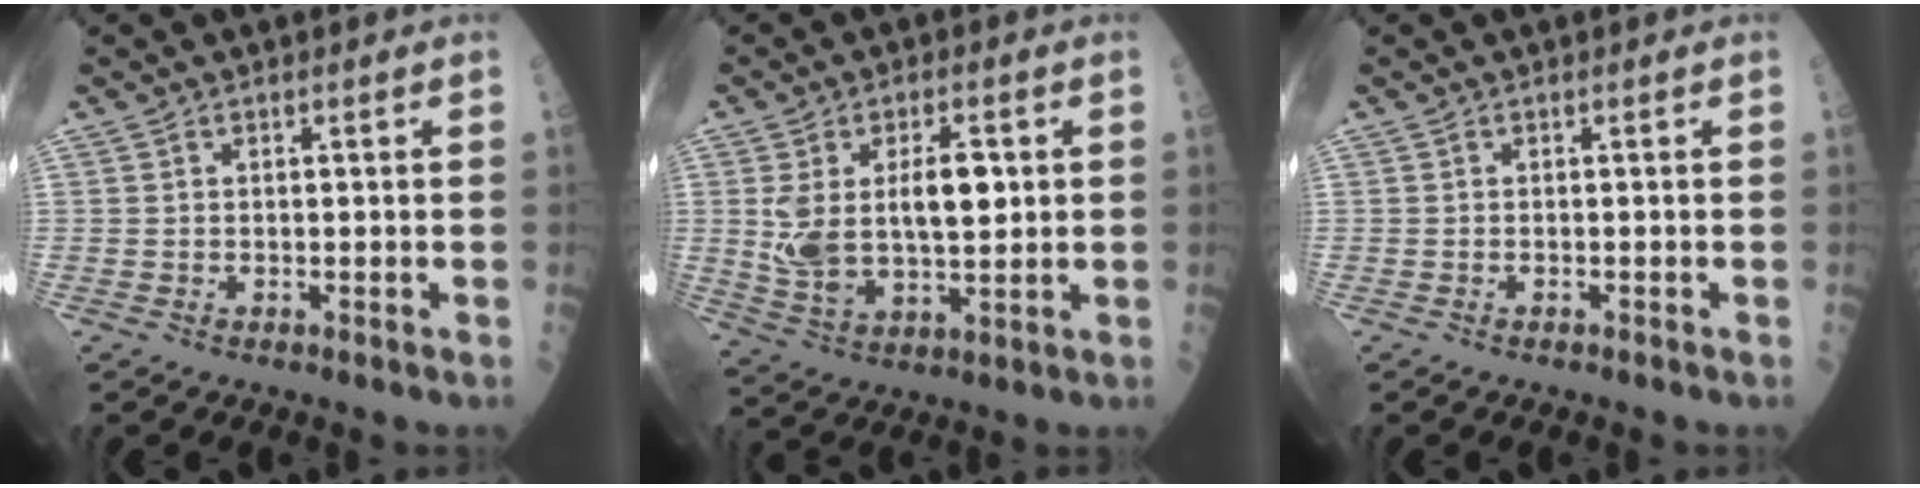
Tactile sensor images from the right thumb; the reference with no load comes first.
{"total": 13.3, "force": [2.0, 6.8, 11.3], "torque": [-0.198, -0.001, 0.046]}
{"total": 0.0}